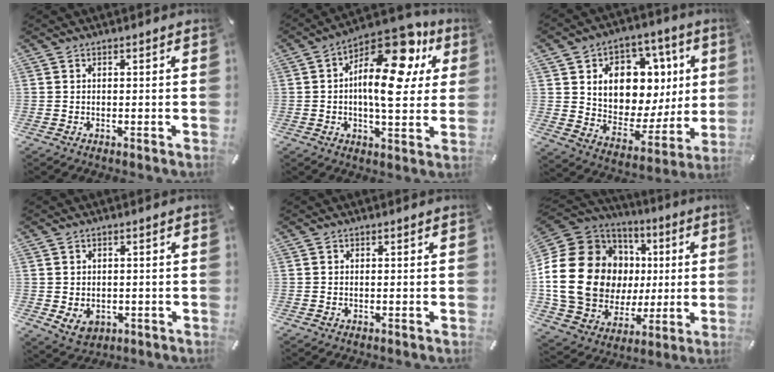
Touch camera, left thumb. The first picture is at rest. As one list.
[{"total": 18.4, "force": [6.8, 8.2, 15.0], "torque": [-0.235, -0.048, 0.108]}, {"total": 12.8, "force": [4.0, 10.4, 6.4], "torque": [-0.083, -0.043, 0.078]}, {"total": 4.8, "force": [-0.9, 4.1, 2.2], "torque": [-0.034, -0.002, -0.016]}, {"total": 0.0}, {"total": 25.8, "force": [1.4, 20.7, 15.4], "torque": [-0.314, -0.019, 0.060]}]